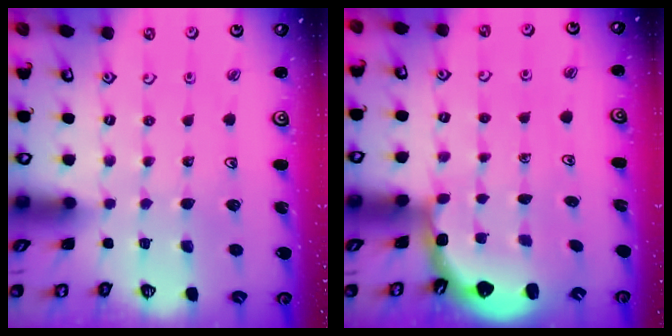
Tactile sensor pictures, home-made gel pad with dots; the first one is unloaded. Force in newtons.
{"total": 2.5, "press": 2.1, "slide": 1.3}